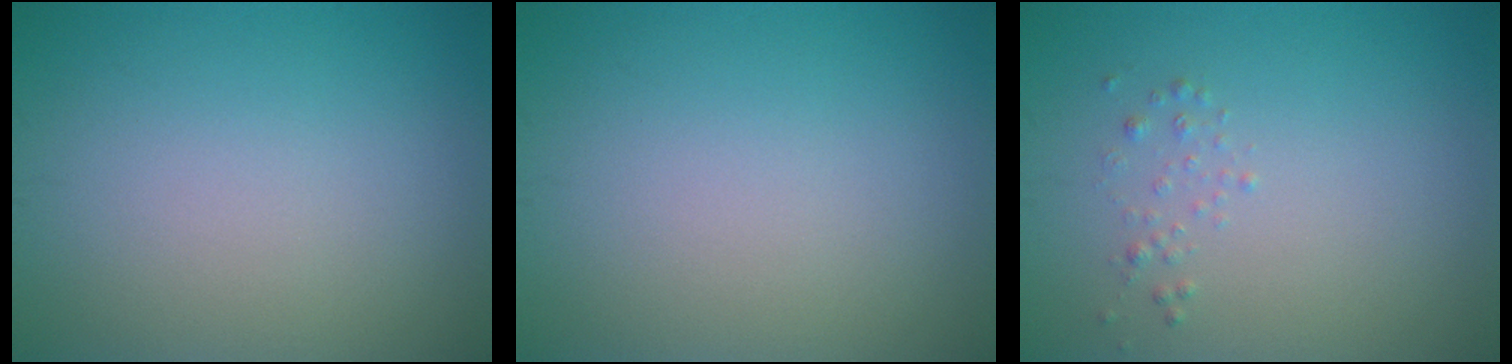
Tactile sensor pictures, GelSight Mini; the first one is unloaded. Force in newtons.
{"total": 0.0}
{"total": 0.7, "press": 0.7, "slide": 0.0}